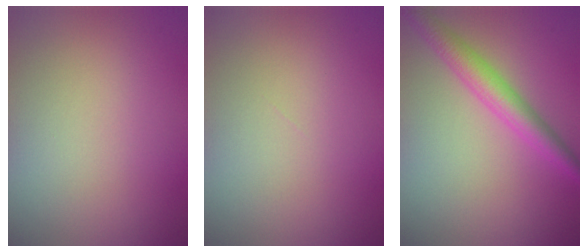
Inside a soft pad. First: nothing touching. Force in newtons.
{"total": 0.0}
{"total": 3.7, "press": 3.7, "slide": 0.1}